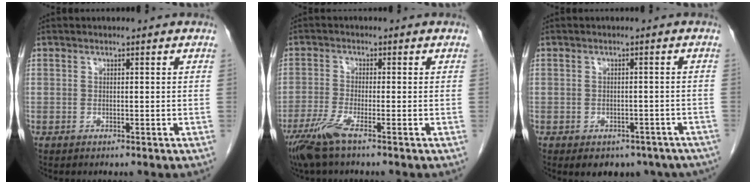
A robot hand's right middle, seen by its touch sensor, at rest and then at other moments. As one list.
[{"total": 4.9, "force": [-3.2, -0.1, 3.7], "torque": [-0.081, -0.016, -0.069]}, {"total": 11.0, "force": [-8.0, 6.4, 4.1], "torque": [-0.055, -0.002, -0.085]}]